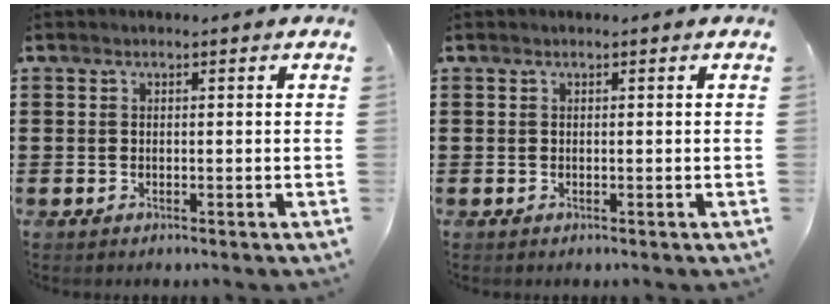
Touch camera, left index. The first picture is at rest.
{"total": 0.0}